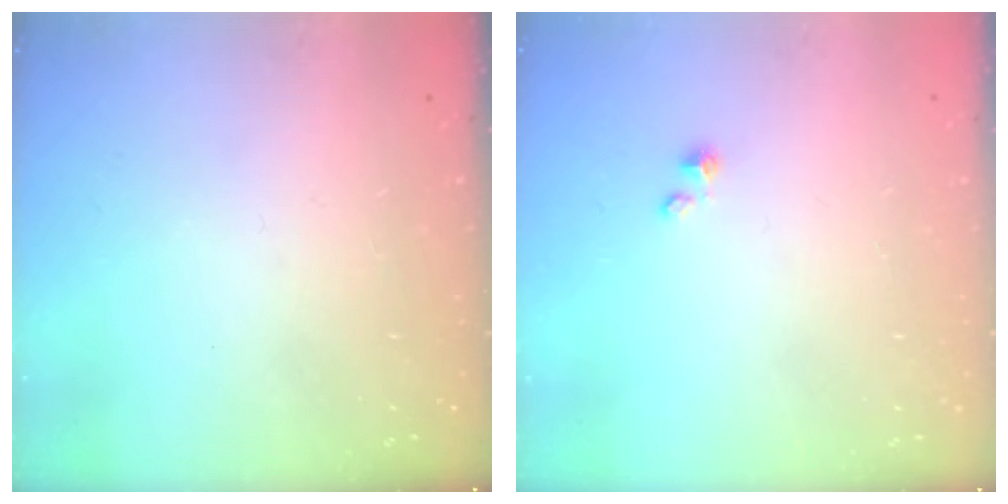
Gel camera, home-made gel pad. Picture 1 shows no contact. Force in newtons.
{"total": 1.5, "press": 1.5, "slide": 0.0}